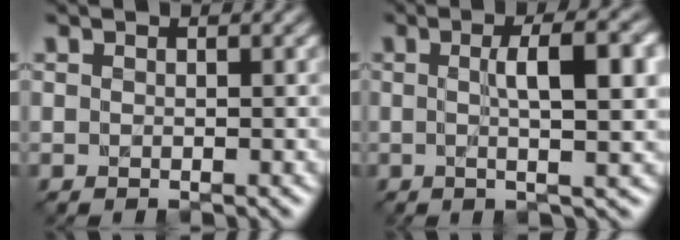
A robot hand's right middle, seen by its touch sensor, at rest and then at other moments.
{"total": 7.0, "force": [0.8, 1.8, 6.7], "torque": [-0.085, 0.012, 0.008]}